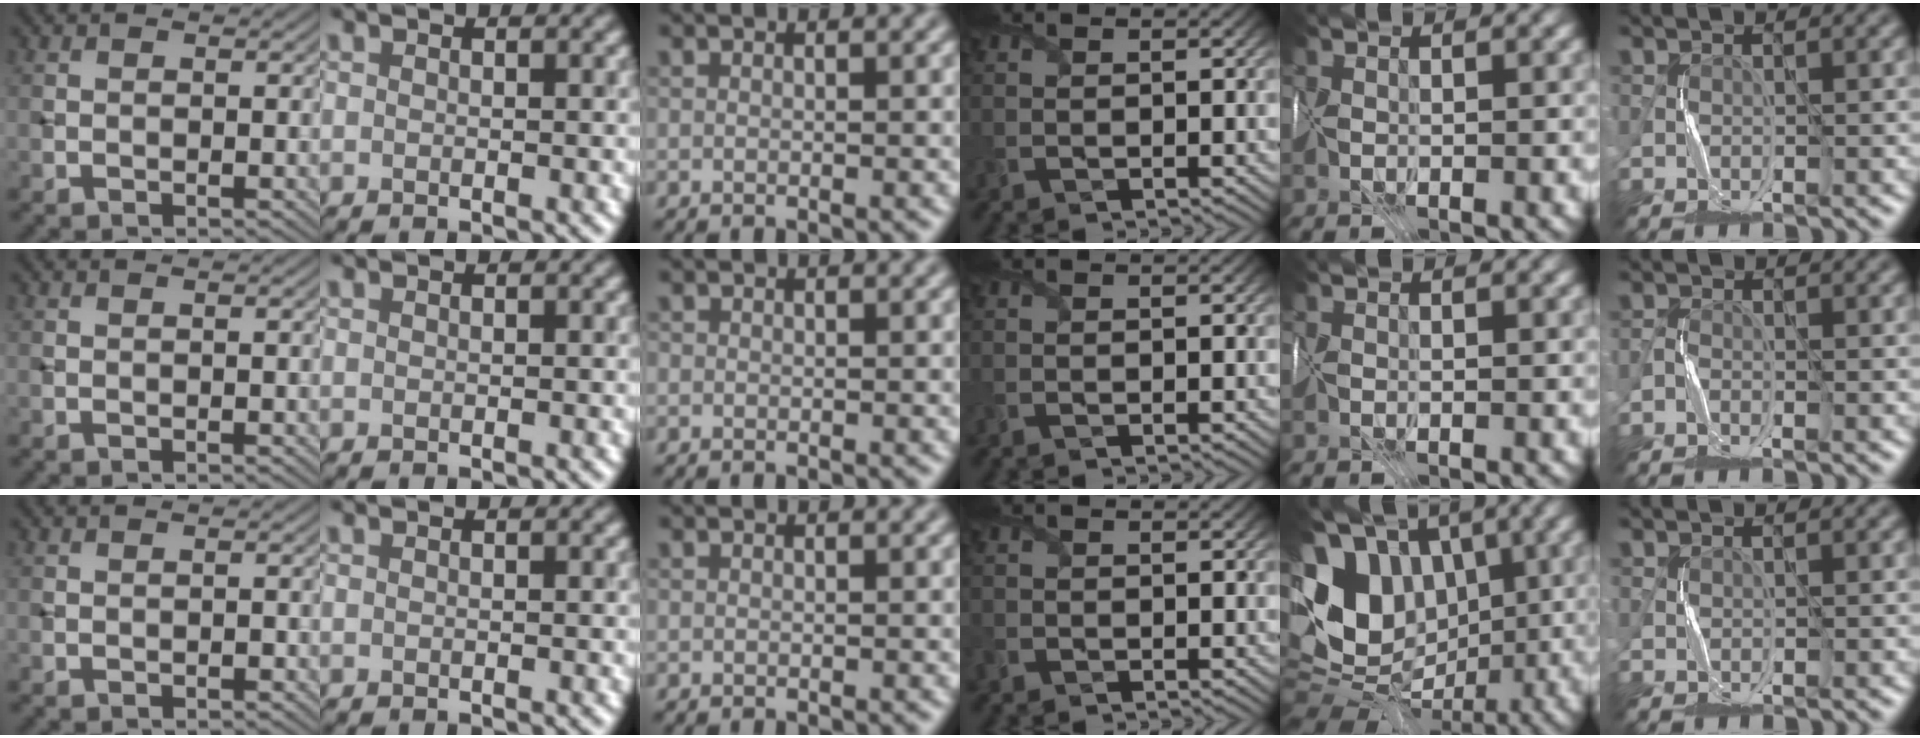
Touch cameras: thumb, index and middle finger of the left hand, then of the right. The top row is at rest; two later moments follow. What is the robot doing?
{"motion": "fold", "object": "map"}